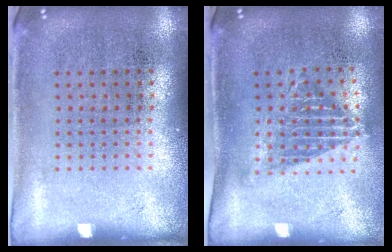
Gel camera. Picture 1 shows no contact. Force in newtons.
{"total": 1.3, "press": 1.0, "slide": 0.9}